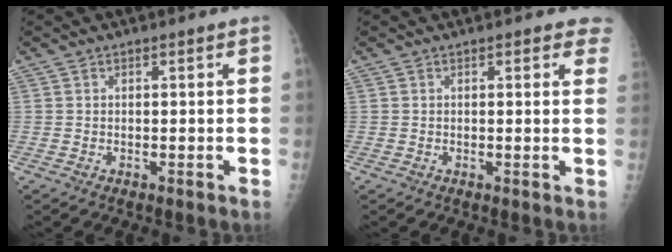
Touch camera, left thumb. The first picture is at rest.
{"total": 3.6, "force": [2.7, 1.4, 1.8], "torque": [0.005, -0.005, 0.019]}